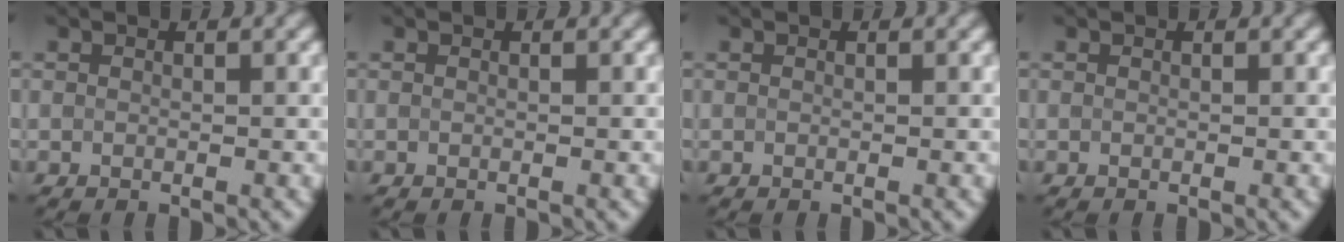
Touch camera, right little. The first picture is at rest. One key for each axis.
{"total": 0.0}
{"total": 0.0}
{"total": 0.0}